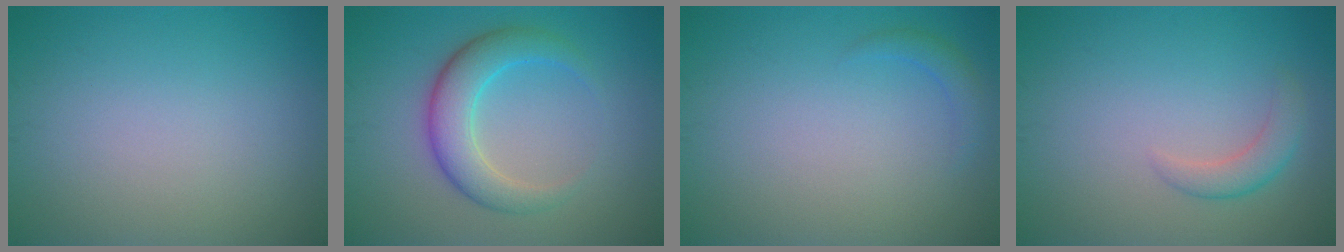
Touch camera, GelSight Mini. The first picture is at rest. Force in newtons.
{"total": 4.6, "press": 4.6, "slide": 0.1}
{"total": 1.2, "press": 1.2, "slide": 0.1}
{"total": 2.0, "press": 2.0, "slide": 0.2}